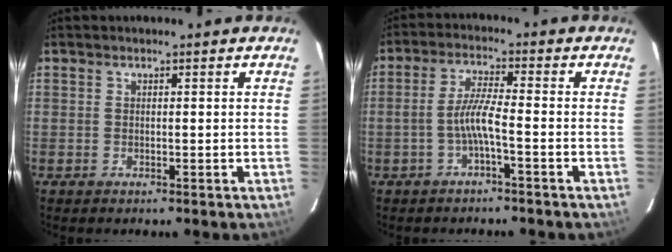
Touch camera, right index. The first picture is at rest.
{"total": 4.7, "force": [-2.0, -0.1, 4.2], "torque": [-0.094, 0.008, -0.037]}